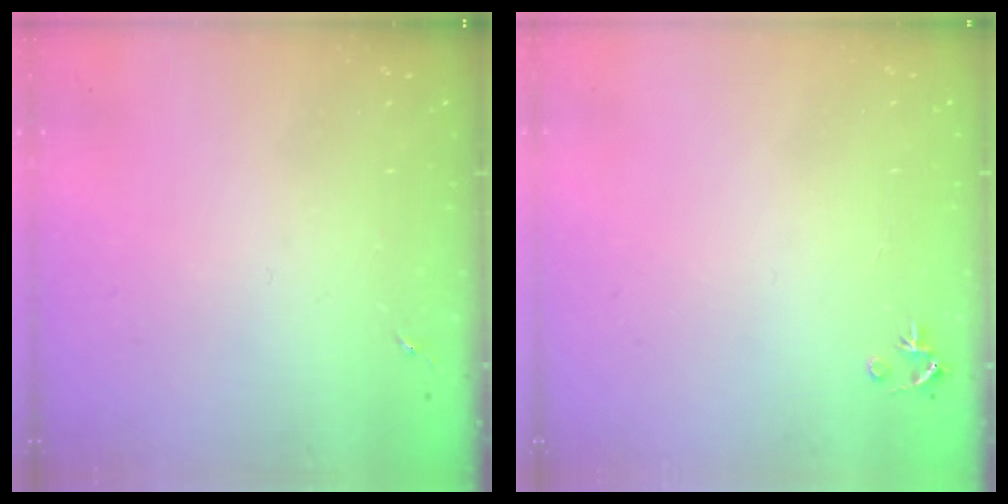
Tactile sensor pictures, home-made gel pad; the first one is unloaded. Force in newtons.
{"total": 3.5, "press": 3.4, "slide": 0.3}